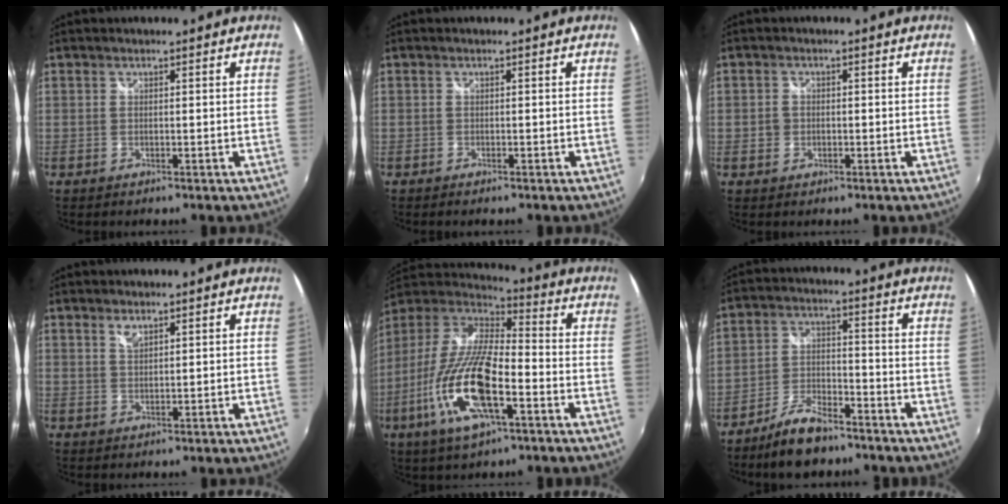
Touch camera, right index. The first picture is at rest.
{"total": 0.8, "force": [-0.7, 0.2, 0.4], "torque": [-0.011, -0.004, -0.014]}
{"total": 2.3, "force": [-0.6, 2.1, 0.9], "torque": [-0.016, 0.002, -0.012]}
{"total": 1.7, "force": [1.3, 0.5, 1.0], "torque": [-0.018, 0.002, 0.023]}
{"total": 19.9, "force": [-7.5, 6.1, 17.4], "torque": [-0.357, -0.026, -0.149]}
{"total": 9.5, "force": [-7.5, 3.3, 4.9], "torque": [-0.109, 0.000, -0.133]}